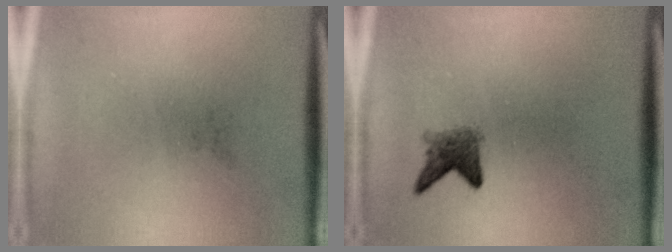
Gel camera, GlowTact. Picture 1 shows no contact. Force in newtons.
{"total": 2.6}